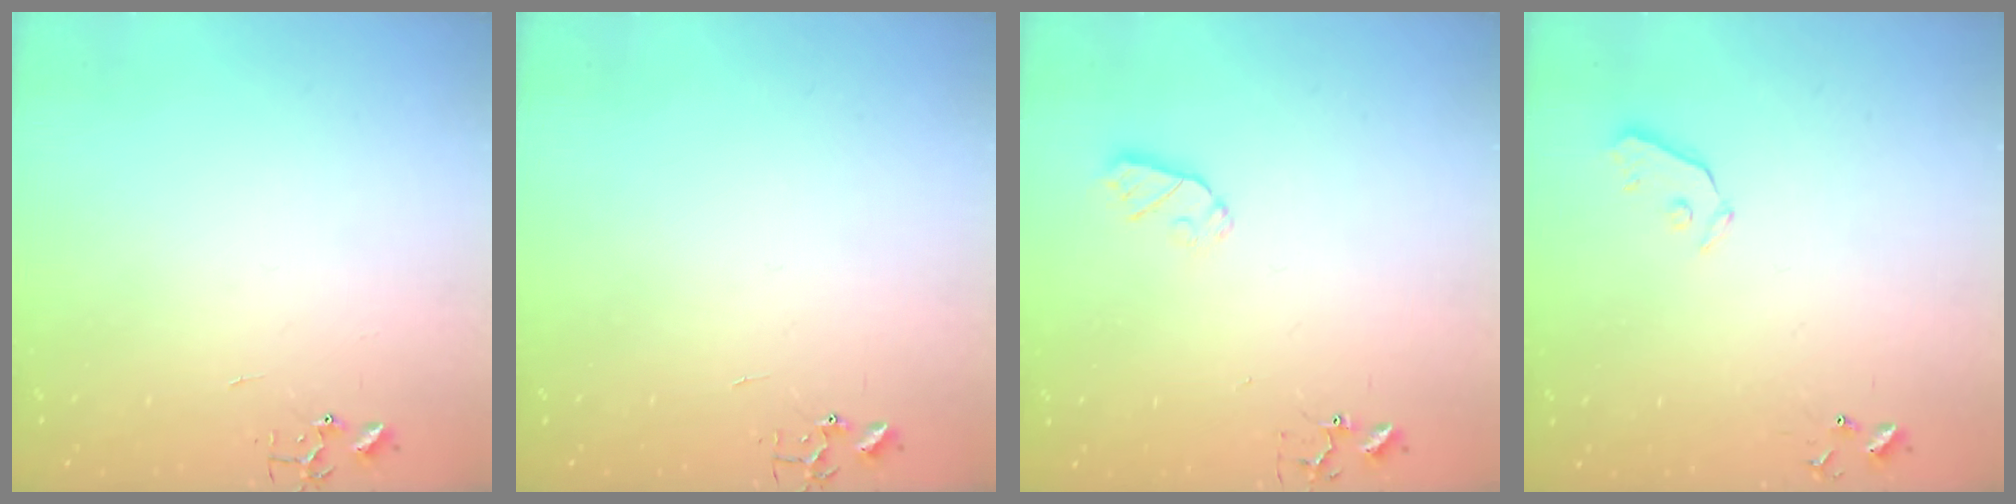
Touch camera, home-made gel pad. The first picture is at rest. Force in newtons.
{"total": 0.0}
{"total": 5.2, "press": 5.2, "slide": 0.7}
{"total": 3.2, "press": 3.2, "slide": 0.4}